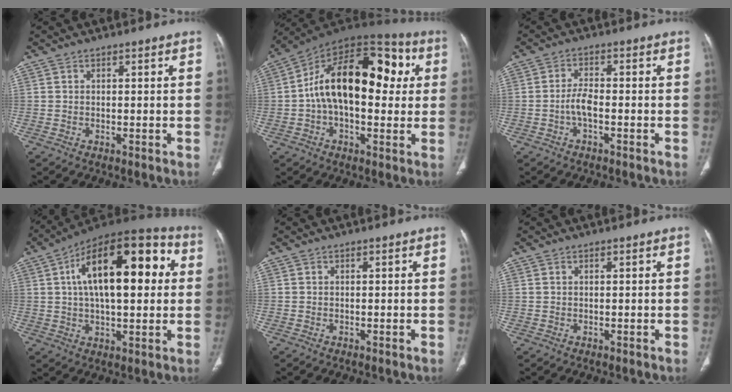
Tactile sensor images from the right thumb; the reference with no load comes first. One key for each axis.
{"total": 22.6, "fx": 2.8, "fy": 13.0, "fz": 18.3, "tx": -0.264, "ty": 0.042, "tz": 0.030}
{"total": 3.2, "fx": -1.1, "fy": 1.2, "fz": 2.8, "tx": -0.058, "ty": 0.011, "tz": -0.024}
{"total": 23.0, "fx": 4.8, "fy": 10.5, "fz": 19.9, "tx": -0.289, "ty": 0.026, "tz": 0.065}
{"total": 0.0}
{"total": 0.0}